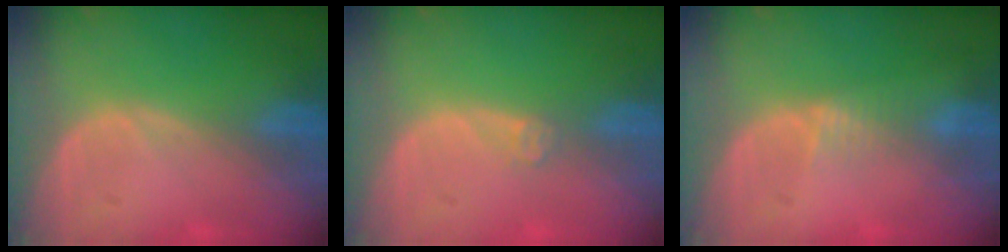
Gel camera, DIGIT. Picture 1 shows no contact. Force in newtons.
{"total": 1.5, "press": 1.2, "slide": 0.9}
{"total": 1.8, "press": 1.5, "slide": 1.0}